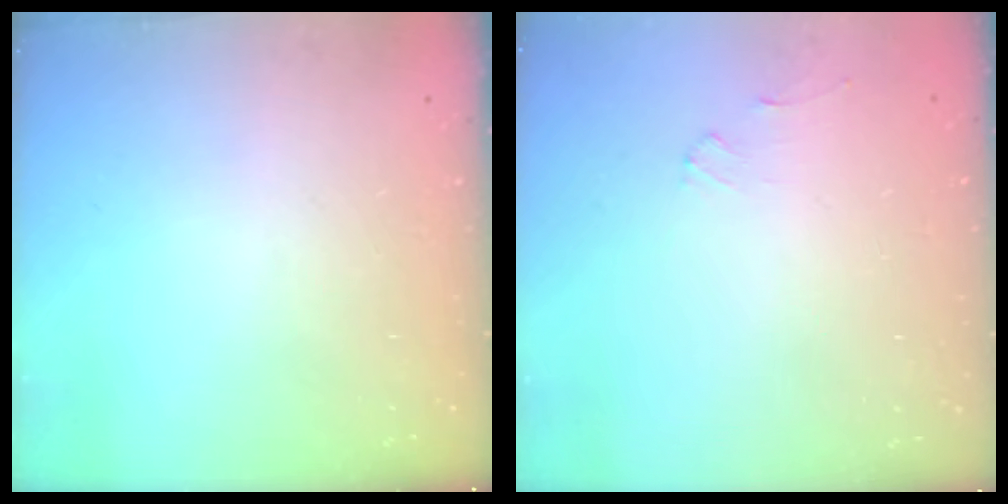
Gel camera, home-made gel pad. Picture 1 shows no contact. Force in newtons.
{"total": 0.6, "press": 0.5, "slide": 0.4}